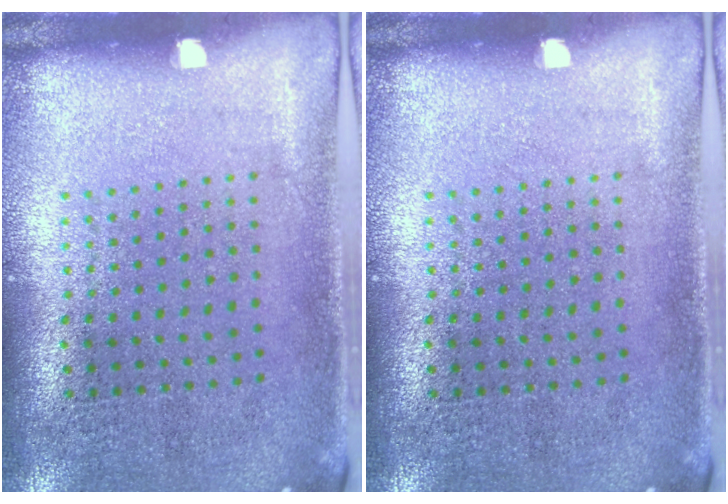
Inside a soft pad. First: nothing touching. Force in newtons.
{"total": 0.0}